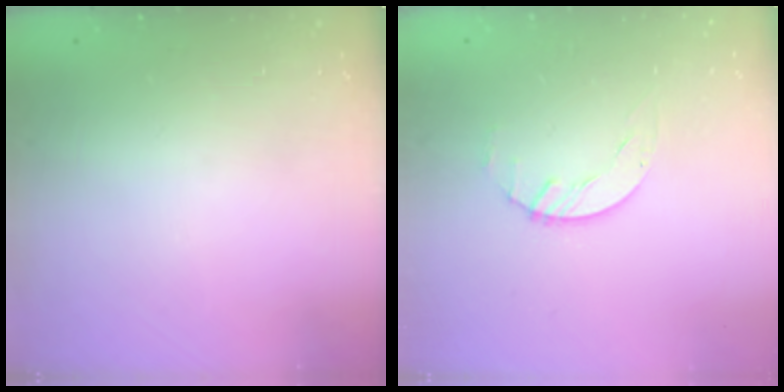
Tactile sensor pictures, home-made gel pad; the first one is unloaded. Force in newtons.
{"total": 1.5, "press": 1.5, "slide": 0.2}